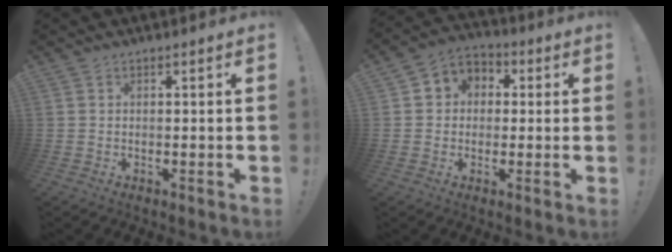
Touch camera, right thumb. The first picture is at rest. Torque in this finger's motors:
{"motor_torque": [-0.28, 0.79, 0.02, 0.01, 0.01]}